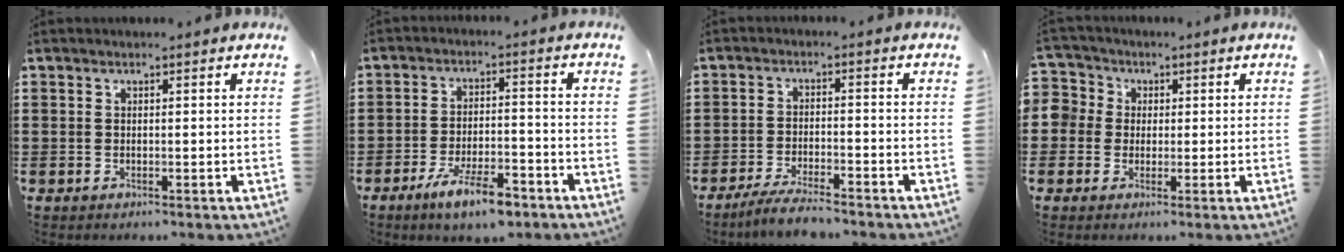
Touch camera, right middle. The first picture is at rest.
{"total": 7.8, "force": [-5.4, 1.9, 5.2], "torque": [-0.106, 0.000, -0.102]}
{"total": 4.5, "force": [-4.1, 0.2, 1.8], "torque": [-0.037, -0.002, -0.080]}
{"total": 3.9, "force": [-0.3, 3.9, -0.2], "torque": [-0.025, 0.008, -0.015]}